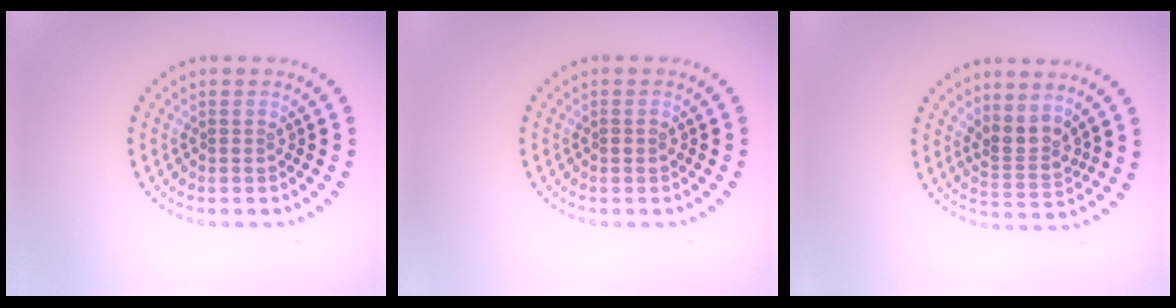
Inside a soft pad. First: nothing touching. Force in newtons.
{"total": 0.6, "press": 0.6, "slide": 0.0}
{"total": 2.6, "press": 2.0, "slide": 1.6}